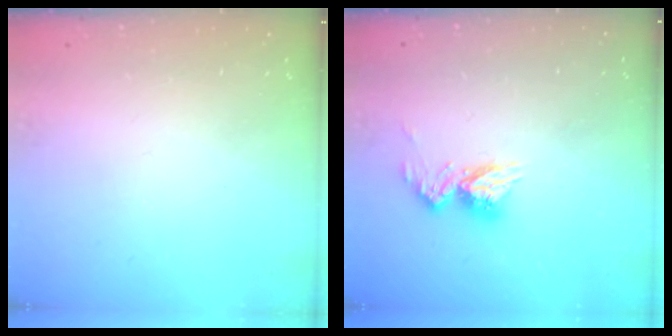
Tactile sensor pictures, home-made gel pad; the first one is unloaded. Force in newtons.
{"total": 10.7, "press": 10.7, "slide": 1.0}